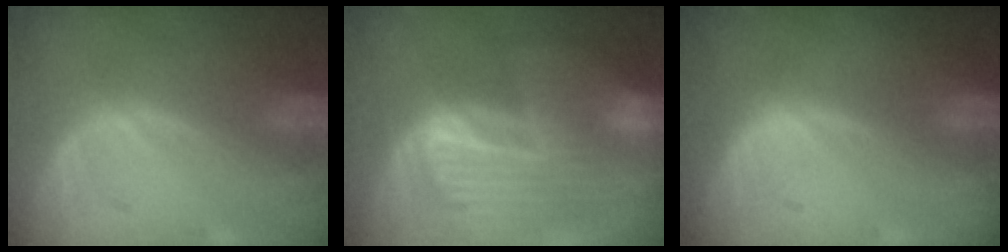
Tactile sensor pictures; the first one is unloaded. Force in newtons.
{"total": 9.8, "press": 8.5, "slide": 4.9}
{"total": 0.0}